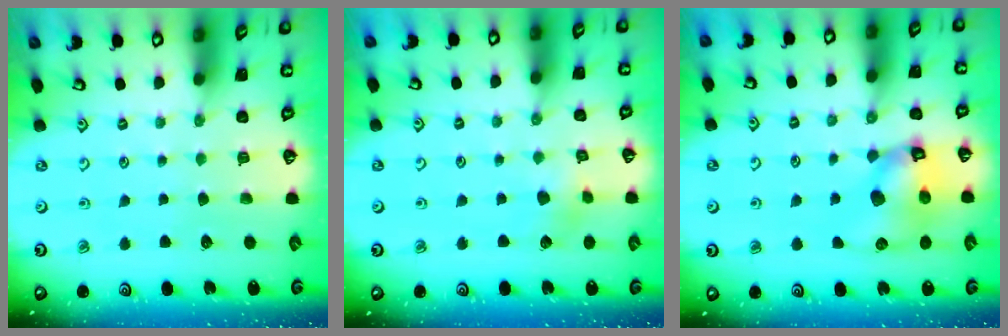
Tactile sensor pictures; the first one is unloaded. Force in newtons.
{"total": 4.8, "press": 4.7, "slide": 0.4}
{"total": 11.1, "press": 11.0, "slide": 1.0}